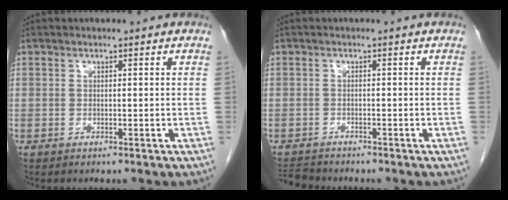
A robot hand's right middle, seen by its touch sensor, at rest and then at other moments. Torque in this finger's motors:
{"motor_torque": [0.01, 0.00, 0.00, -0.02]}